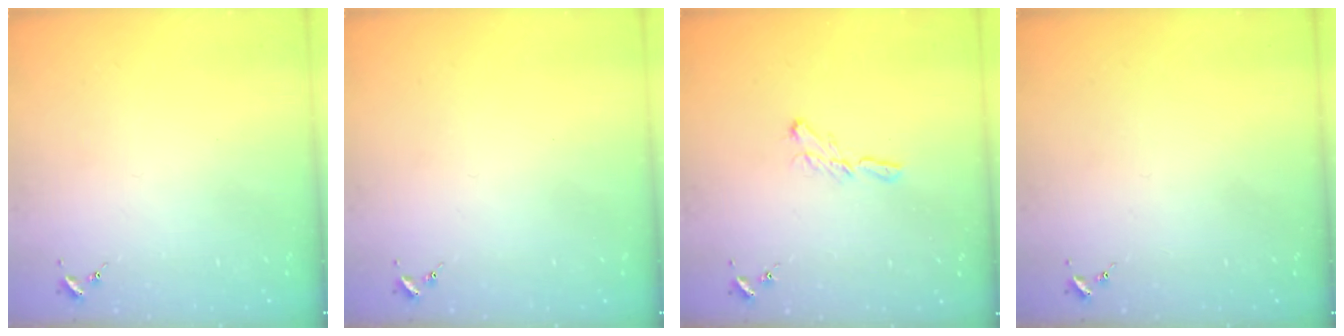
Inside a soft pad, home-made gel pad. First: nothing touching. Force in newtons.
{"total": 0.0}
{"total": 5.6, "press": 5.6, "slide": 0.2}
{"total": 0.0}